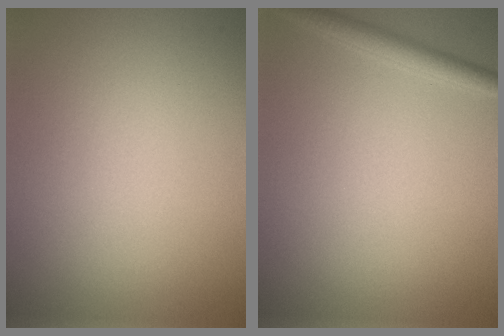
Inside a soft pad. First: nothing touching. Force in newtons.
{"total": 2.0, "press": 2.0, "slide": 0.1}